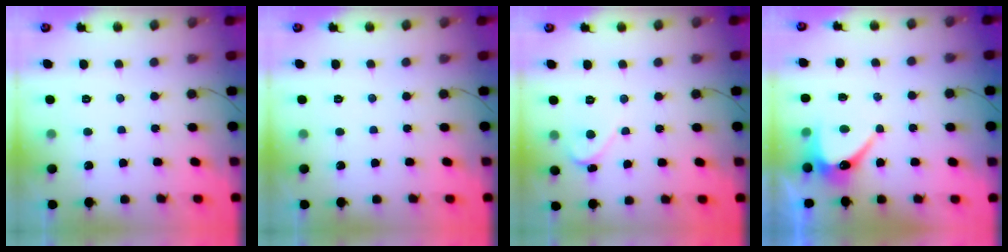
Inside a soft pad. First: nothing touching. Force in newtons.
{"total": 0.0}
{"total": 2.1, "press": 2.1, "slide": 0.2}
{"total": 6.2, "press": 6.2, "slide": 0.4}